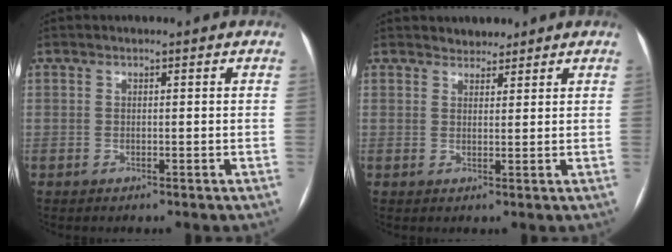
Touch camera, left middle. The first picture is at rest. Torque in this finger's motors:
{"motor_torque": [-0.08, -0.01, -0.09, -0.01]}